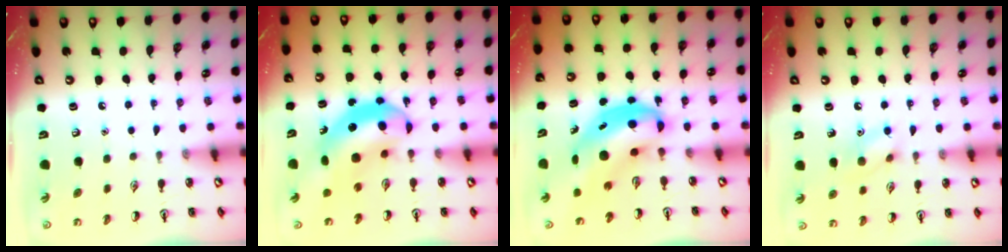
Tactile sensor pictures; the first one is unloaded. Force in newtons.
{"total": 9.9, "press": 9.4, "slide": 3.1}
{"total": 7.3, "press": 7.1, "slide": 1.9}
{"total": 8.5, "press": 8.4, "slide": 1.4}